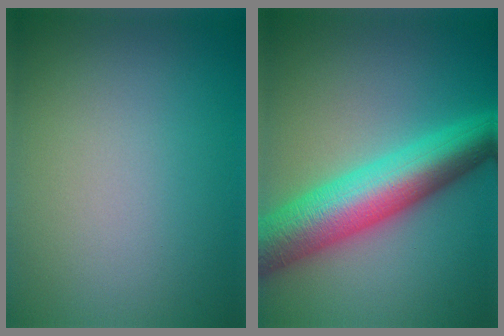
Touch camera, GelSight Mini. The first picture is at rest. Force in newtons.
{"total": 9.5, "press": 9.5, "slide": 0.1}